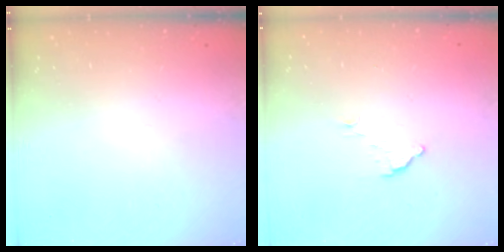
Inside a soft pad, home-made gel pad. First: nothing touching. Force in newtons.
{"total": 3.6, "press": 3.6, "slide": 0.1}